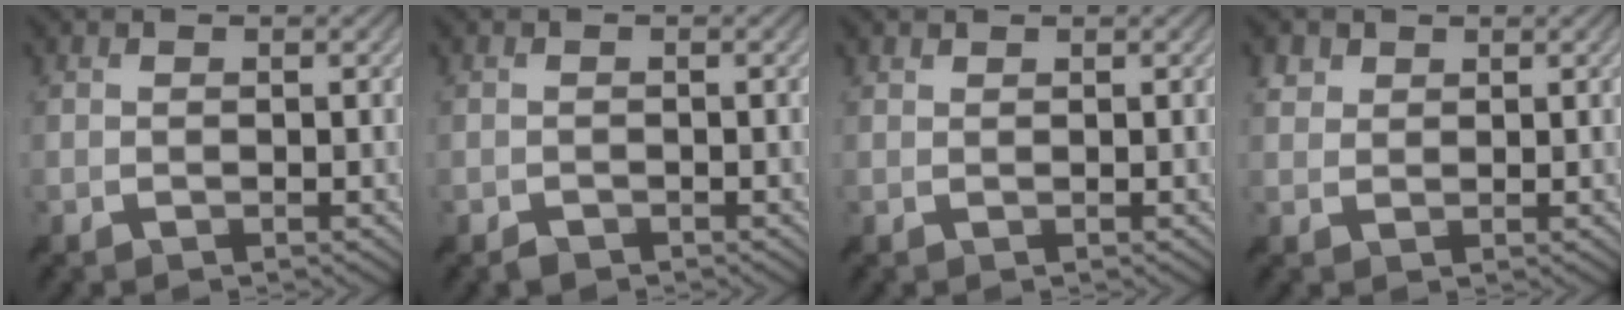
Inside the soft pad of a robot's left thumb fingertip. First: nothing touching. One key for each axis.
{"total": 1.0, "fx": -0.9, "fy": 0.5, "fz": 0.1, "tx": 0.000, "ty": -0.004, "tz": -0.017}
{"total": 0.5, "fx": 0.5, "fy": 0.1, "fz": 0.1, "tx": -0.002, "ty": 0.001, "tz": 0.012}
{"total": 1.8, "fx": 1.2, "fy": 1.3, "fz": 0.4, "tx": -0.013, "ty": 0.003, "tz": 0.027}